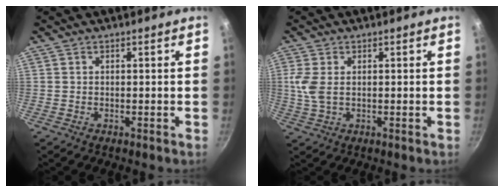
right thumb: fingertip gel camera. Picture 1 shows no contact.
{"total": 4.6, "force": [0.7, 2.4, 3.8], "torque": [-0.090, 0.001, 0.016]}